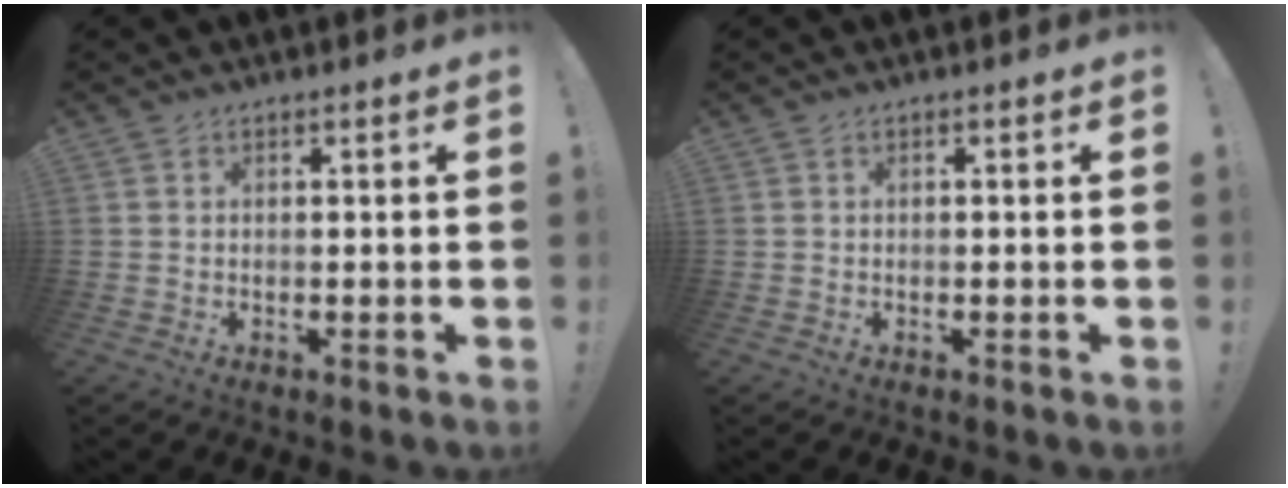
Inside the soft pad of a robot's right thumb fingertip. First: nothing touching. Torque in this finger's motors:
{"motor_torque": [-0.16, -0.16, 0.04, -0.05, 0.01]}